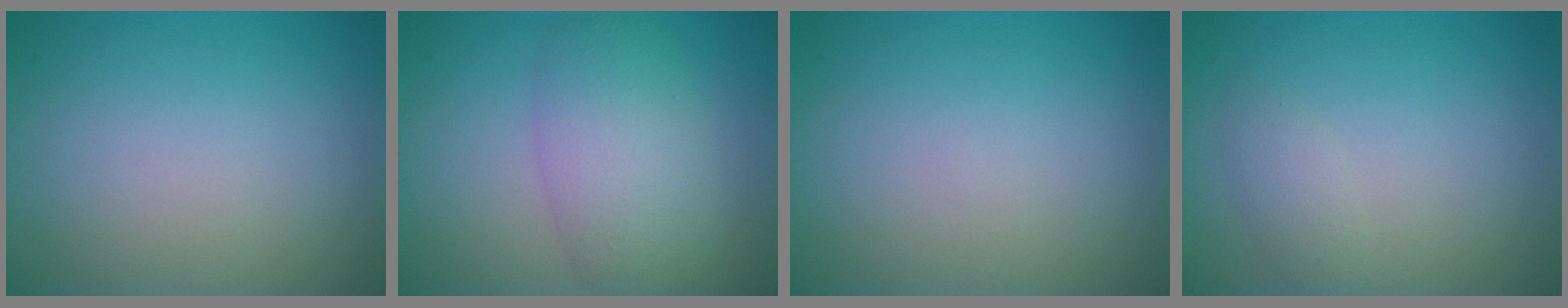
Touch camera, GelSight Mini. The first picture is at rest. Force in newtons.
{"total": 5.9, "press": 5.9, "slide": 0.1}
{"total": 0.0}
{"total": 1.2, "press": 1.2, "slide": 0.0}